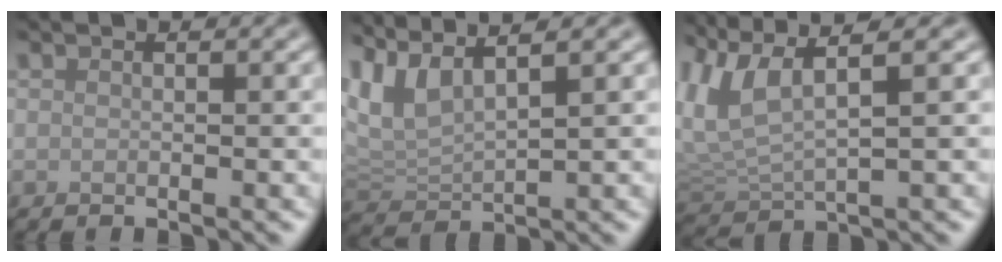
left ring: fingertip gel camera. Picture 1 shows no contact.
{"total": 4.2, "force": [3.1, 1.0, 2.6], "torque": [-0.070, 0.010, 0.070]}
{"total": 5.7, "force": [3.0, 1.7, 4.6], "torque": [-0.113, 0.006, 0.061]}